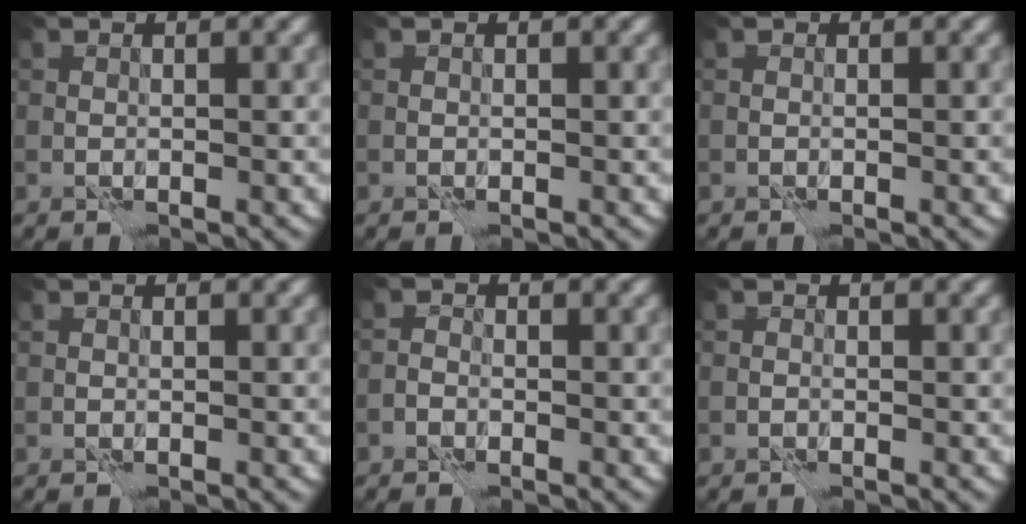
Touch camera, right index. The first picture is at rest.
{"total": 0.0}
{"total": 0.6, "force": [-0.2, 0.1, 0.5], "torque": [-0.008, -0.001, -0.004]}
{"total": 0.0}
{"total": 0.8, "force": [-0.6, 0.4, 0.3], "torque": [-0.008, 0.002, -0.019]}
{"total": 0.0}